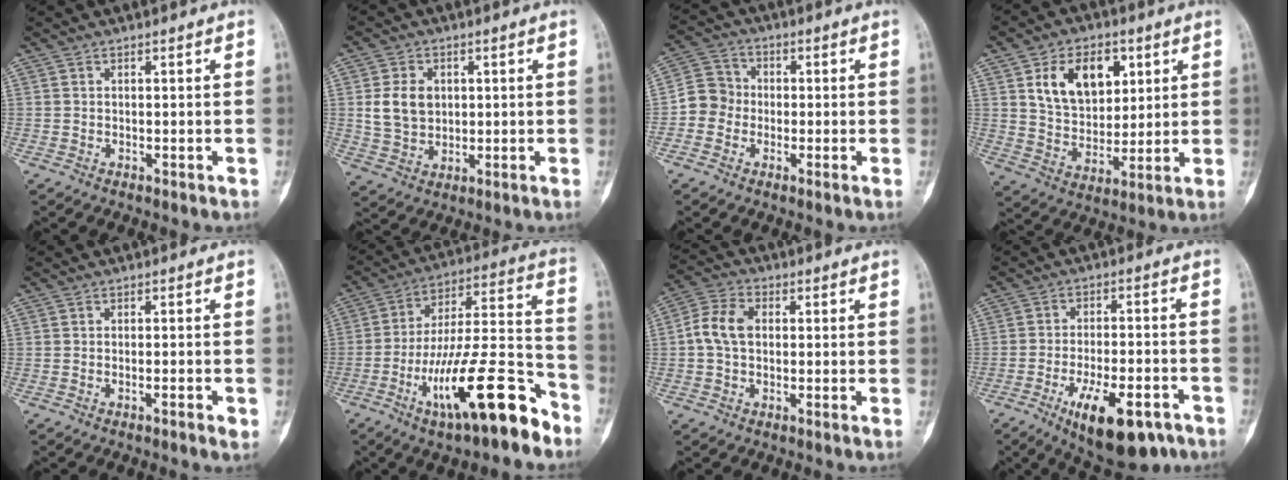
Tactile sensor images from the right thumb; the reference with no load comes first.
{"total": 7.6, "force": [1.3, 5.8, 4.8], "torque": [-0.072, -0.006, 0.031]}
{"total": 5.8, "force": [-1.4, 5.3, 2.0], "torque": [-0.016, 0.019, -0.043]}
{"total": 13.8, "force": [5.2, 9.1, 9.0], "torque": [-0.110, -0.019, 0.098]}
{"total": 1.6, "force": [-0.8, 0.2, 1.4], "torque": [-0.027, 0.002, -0.011]}
{"total": 22.0, "force": [-12.1, 5.6, 17.5], "torque": [-0.291, 0.075, -0.200]}
{"total": 6.6, "force": [0.2, 4.4, 5.0], "torque": [-0.102, 0.018, -0.006]}
{"total": 14.7, "force": [-7.9, 5.6, 11.1], "torque": [-0.165, 0.031, -0.109]}